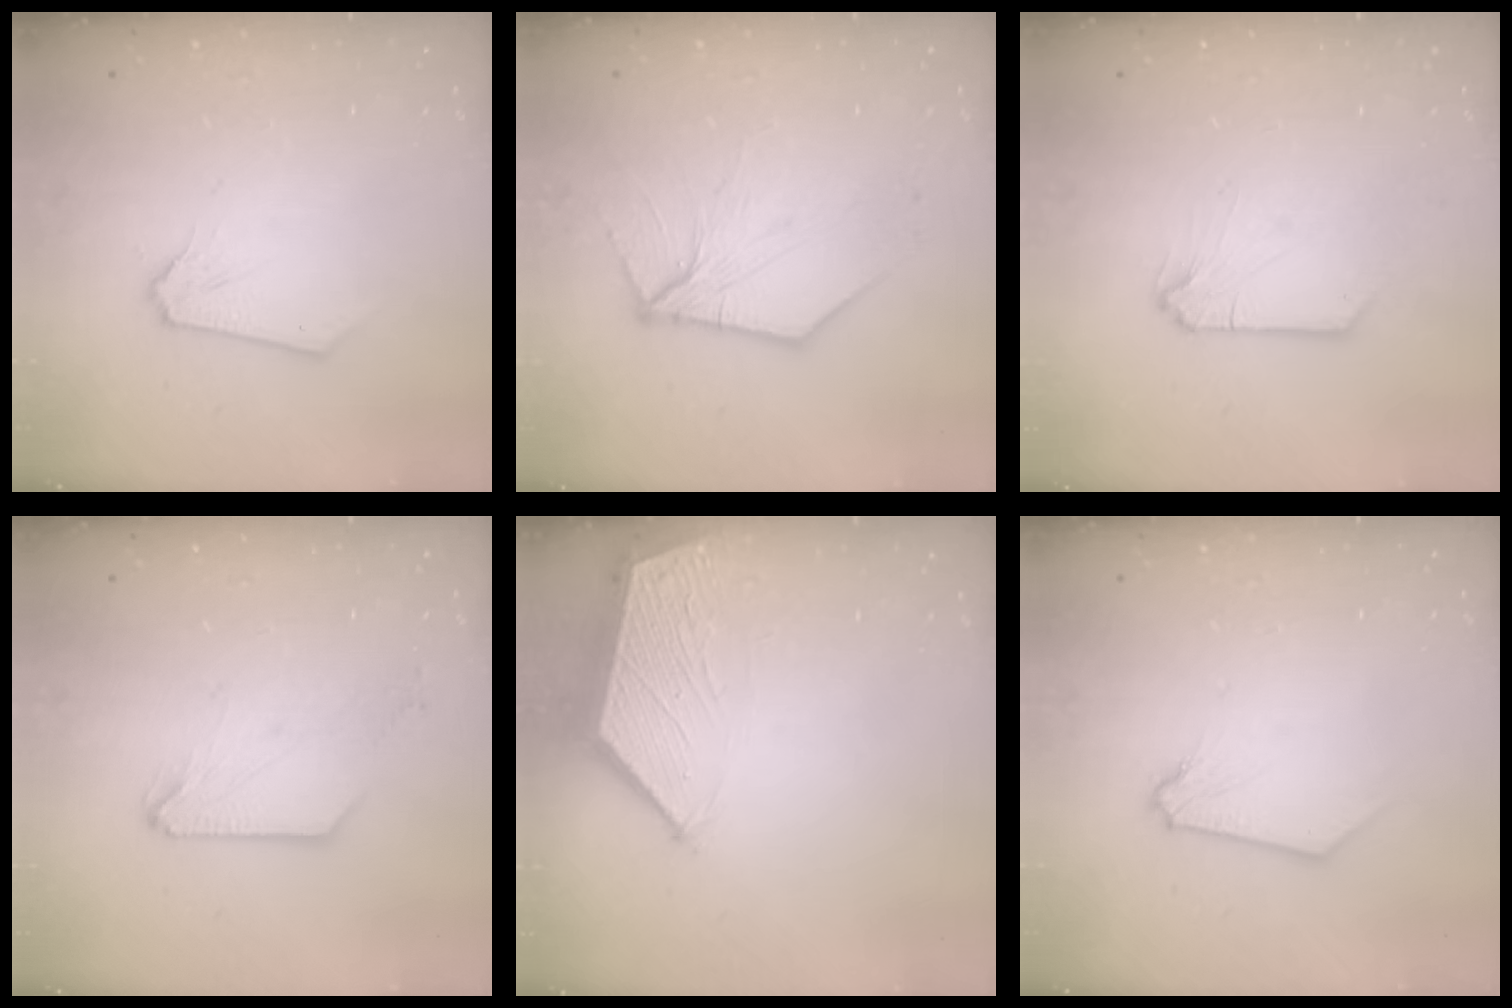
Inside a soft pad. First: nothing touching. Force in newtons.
{"total": 8.3, "press": 8.3, "slide": 1.1}
{"total": 0.7, "press": 0.6, "slide": 0.3}
{"total": 0.0}
{"total": 3.8, "press": 3.8, "slide": 0.6}
{"total": 0.9, "press": 0.9, "slide": 0.2}